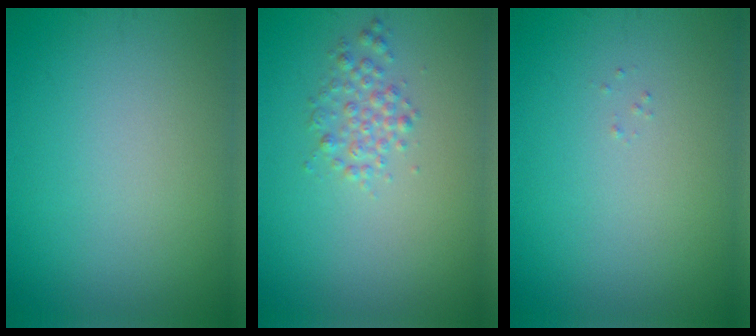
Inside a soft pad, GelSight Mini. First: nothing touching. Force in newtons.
{"total": 1.8, "press": 1.8, "slide": 0.0}
{"total": 0.0}